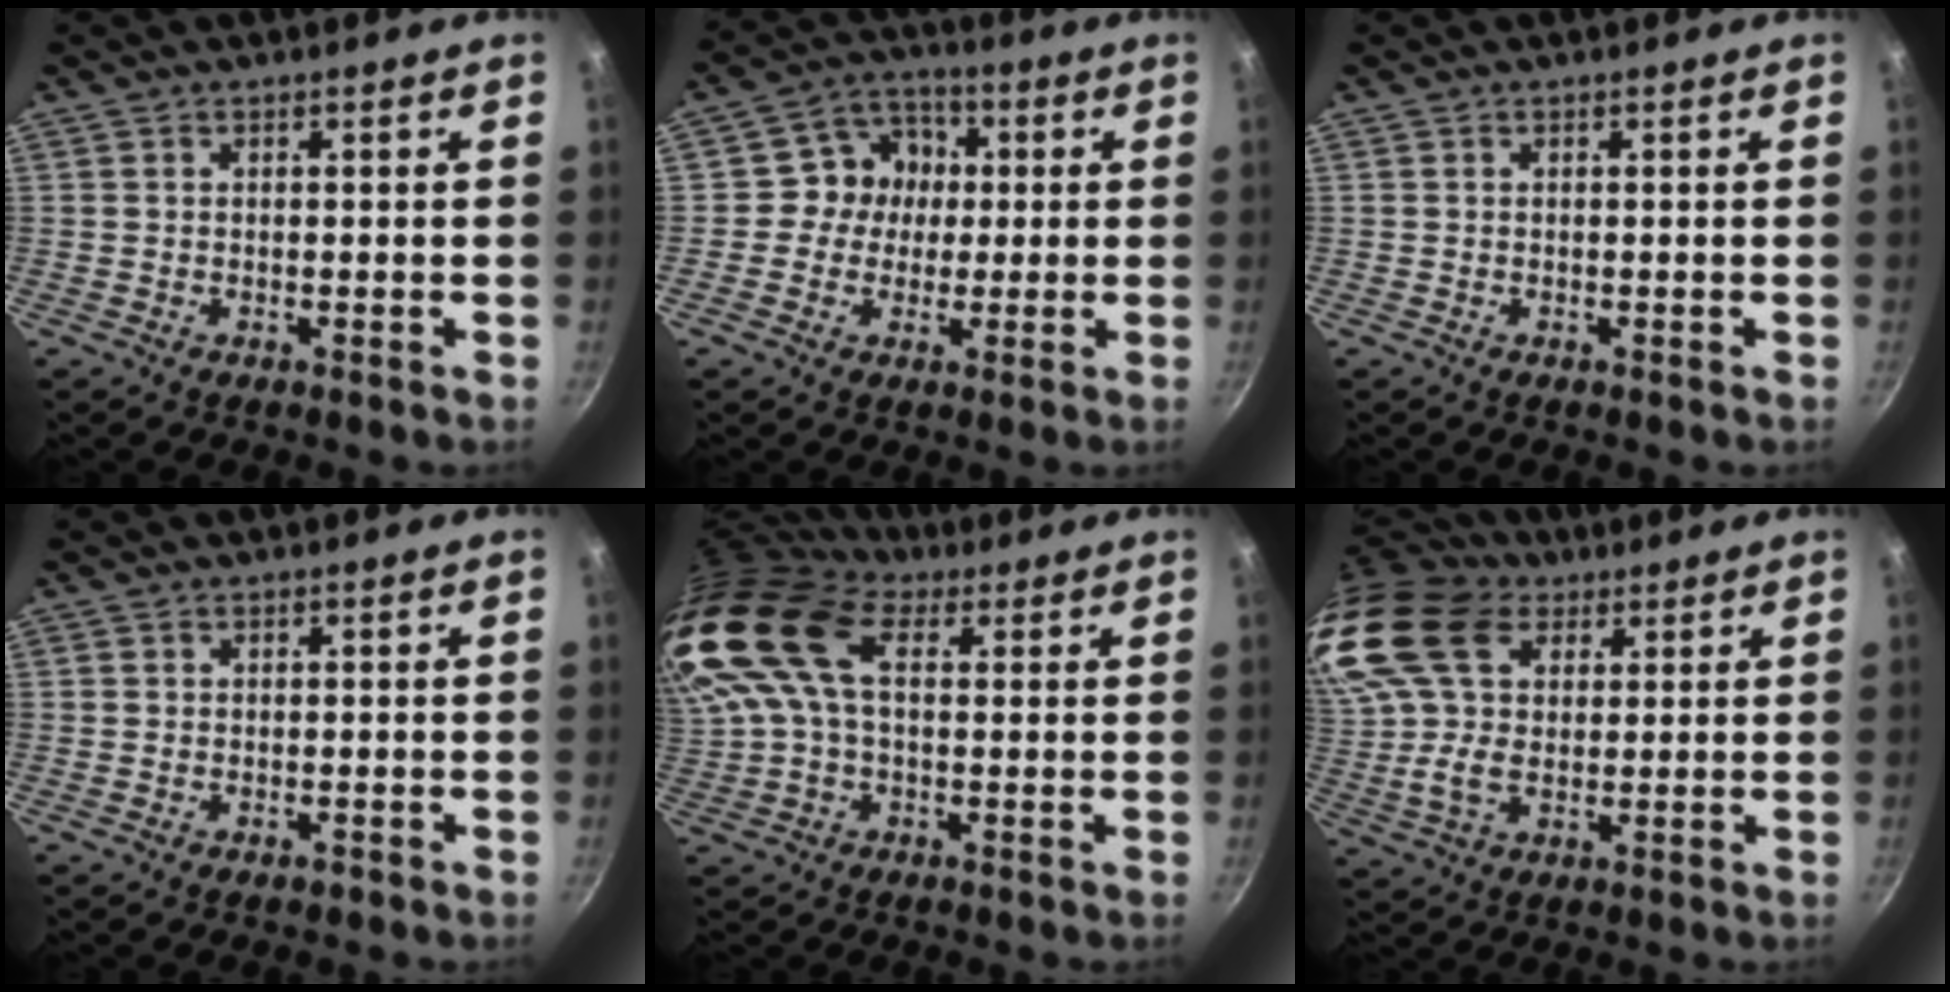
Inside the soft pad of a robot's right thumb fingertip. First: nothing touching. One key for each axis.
{"total": 8.5, "fx": 0.4, "fy": 7.8, "fz": 3.2, "tx": -0.005, "ty": 0.016, "tz": -0.012}
{"total": 0.0}
{"total": 0.8, "fx": -0.4, "fy": 0.5, "fz": 0.3, "tx": -0.006, "ty": 0.002, "tz": -0.006}
{"total": 16.5, "fx": 5.7, "fy": 9.4, "fz": 12.3, "tx": -0.246, "ty": 0.021, "tz": 0.100}
{"total": 19.5, "fx": 9.6, "fy": 12.1, "fz": 12.0, "tx": -0.245, "ty": 0.006, "tz": 0.177}